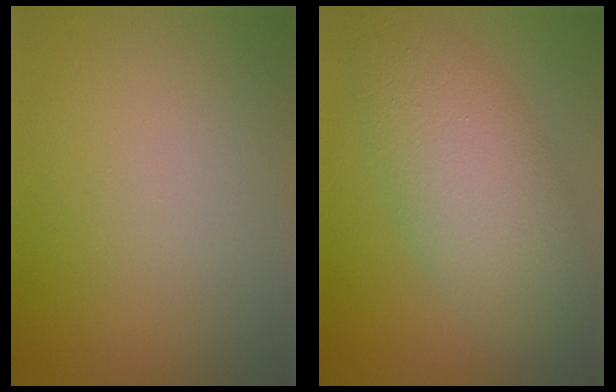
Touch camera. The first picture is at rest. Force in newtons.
{"total": 7.5, "press": 7.5, "slide": 0.3}